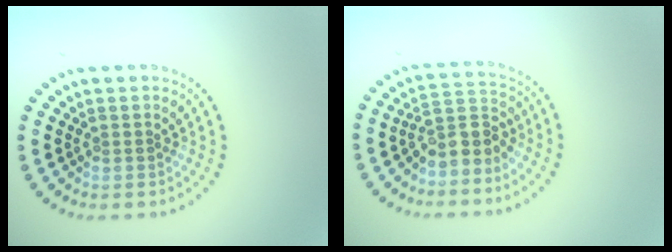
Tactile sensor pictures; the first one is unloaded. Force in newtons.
{"total": 3.1, "press": 2.4, "slide": 2.0}